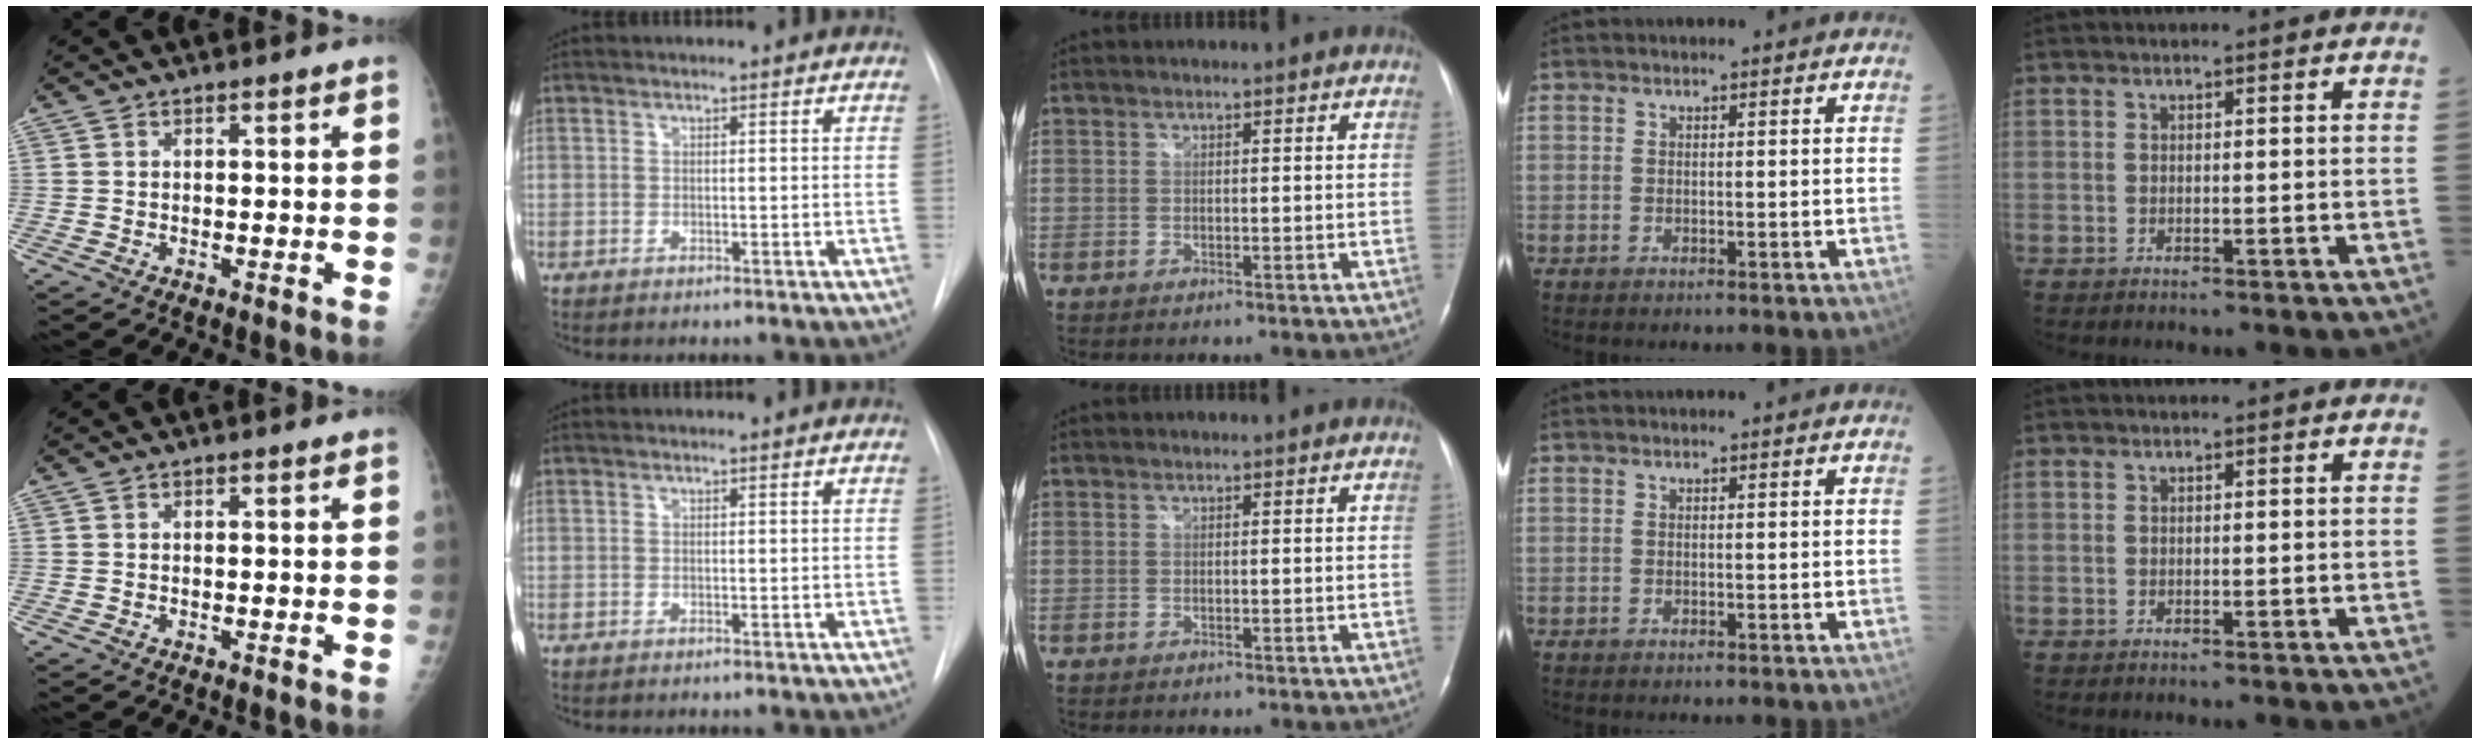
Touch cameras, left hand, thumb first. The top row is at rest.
{}